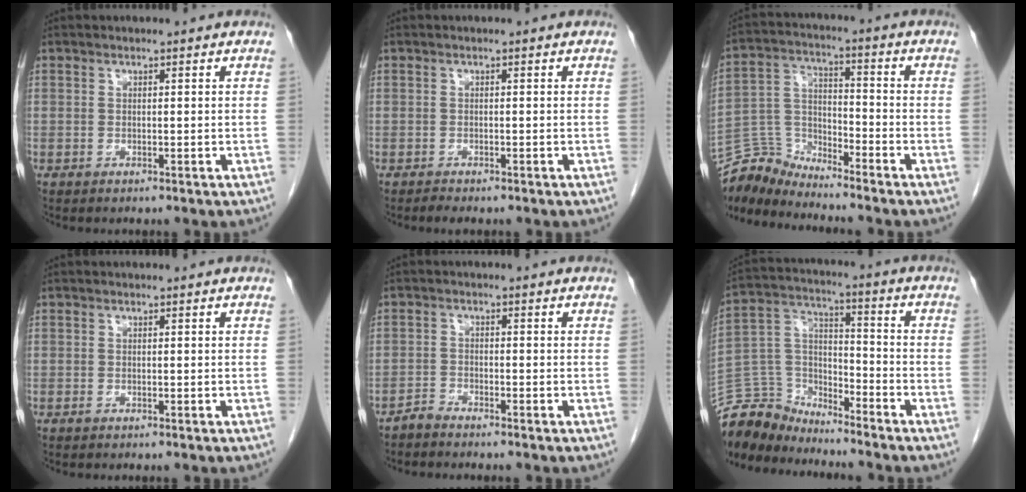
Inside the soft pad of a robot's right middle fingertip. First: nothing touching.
{"total": 0.8, "force": [-0.7, 0.0, 0.3], "torque": [-0.012, -0.004, -0.014]}
{"total": 7.2, "force": [-7.2, 0.2, -1.0], "torque": [0.008, 0.020, -0.143]}
{"total": 0.0}
{"total": 1.5, "force": [-1.5, -0.1, 0.1], "torque": [0.000, -0.002, -0.031]}
{"total": 10.6, "force": [-10.4, 2.3, 0.5], "torque": [-0.016, 0.031, -0.205]}